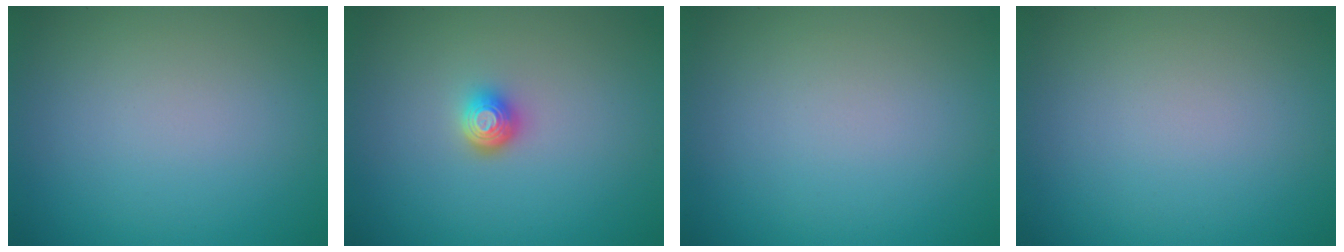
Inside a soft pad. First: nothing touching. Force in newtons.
{"total": 1.8, "press": 1.3, "slide": 1.2}
{"total": 0.0}
{"total": 0.0}